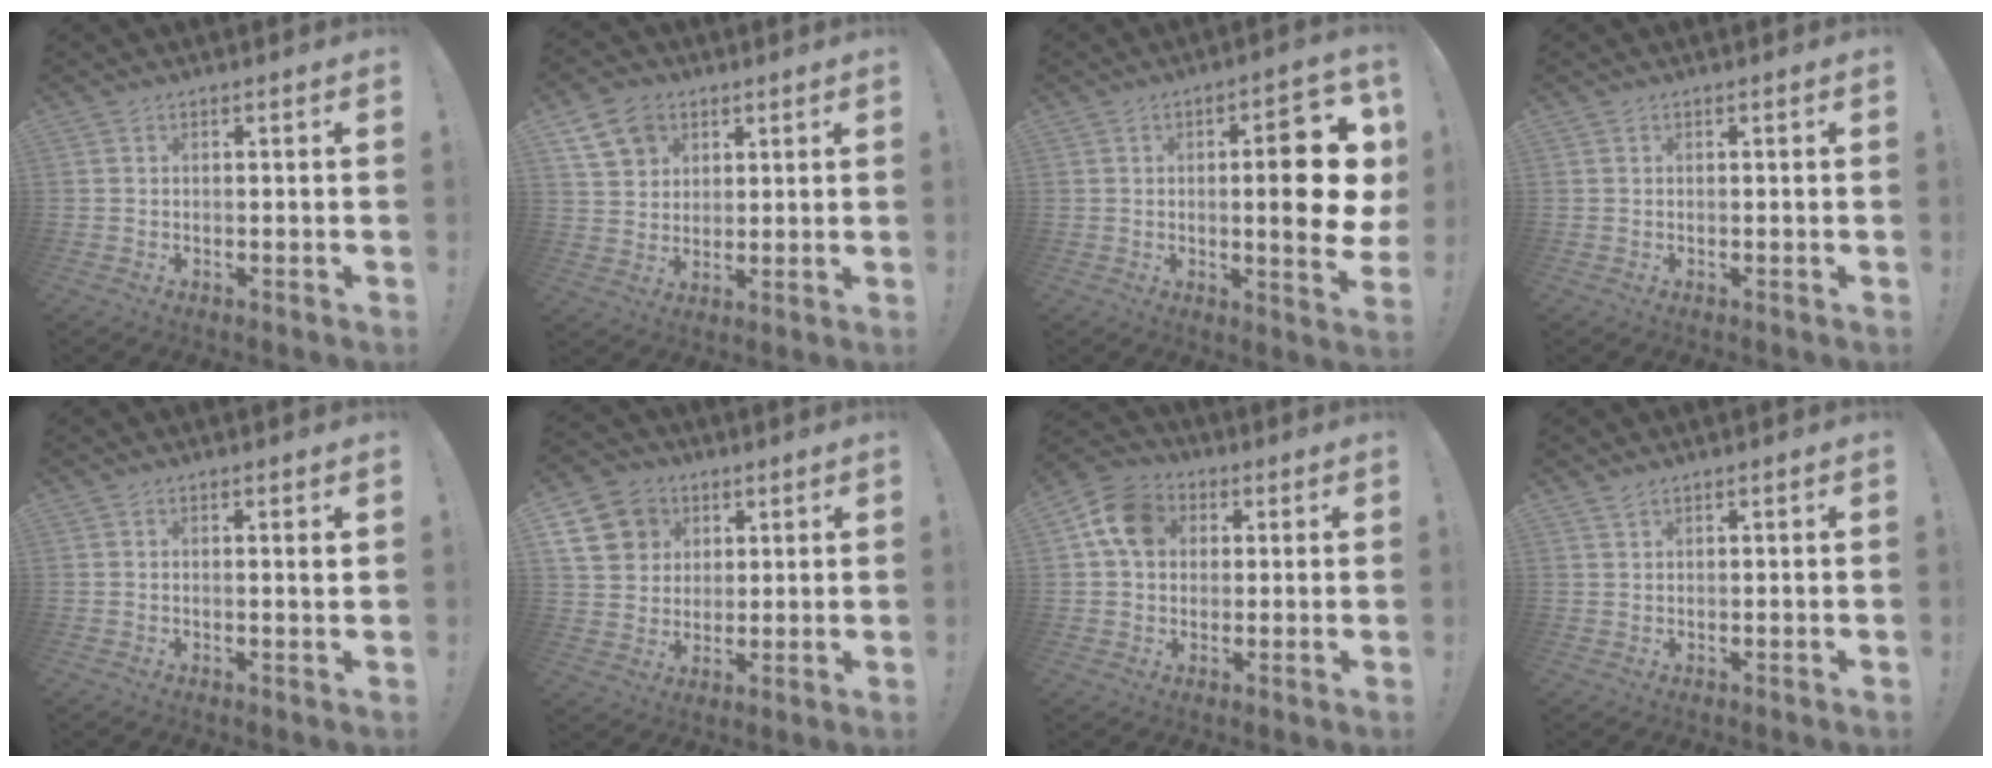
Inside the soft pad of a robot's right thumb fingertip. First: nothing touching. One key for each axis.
{"total": 10.8, "fx": 5.5, "fy": 8.3, "fz": 4.3, "tx": -0.074, "ty": -0.017, "tz": 0.112}
{"total": 15.3, "fx": 1.2, "fy": 3.8, "fz": 14.8, "tx": -0.190, "ty": -0.013, "tz": 0.010}
{"total": 0.0}
{"total": 1.6, "fx": 0.8, "fy": -0.1, "fz": 1.4, "tx": -0.012, "ty": -0.007, "tz": 0.009}
{"total": 13.5, "fx": 4.7, "fy": 11.6, "fz": 4.9, "tx": -0.064, "ty": -0.015, "tz": 0.102}
{"total": 11.6, "fx": 3.3, "fy": 9.2, "fz": 6.3, "tx": -0.103, "ty": 0.011, "tz": 0.070}
{"total": 1.5, "fx": 1.2, "fy": 0.4, "fz": 0.6, "tx": -0.010, "ty": -0.003, "tz": 0.023}